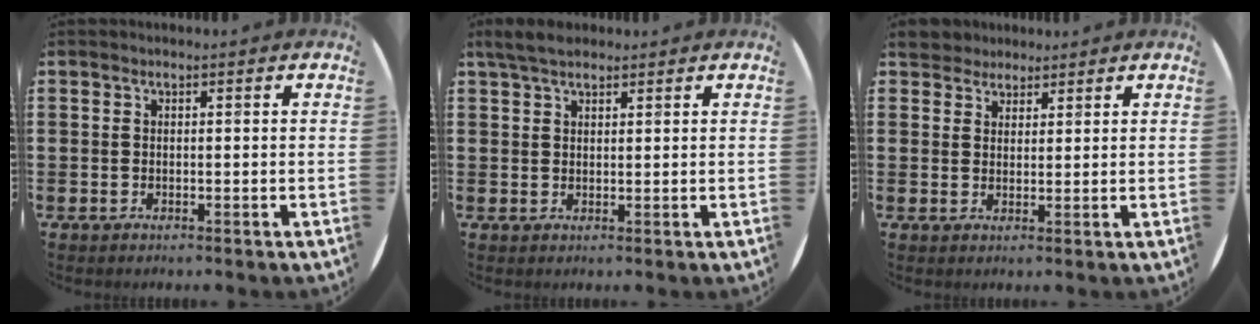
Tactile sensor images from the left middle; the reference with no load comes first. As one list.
[{"total": 3.2, "force": [2.7, 1.1, 1.4], "torque": [-0.033, 0.004, 0.050]}, {"total": 3.8, "force": [3.5, 1.5, 0.1], "torque": [-0.006, -0.001, 0.065]}]